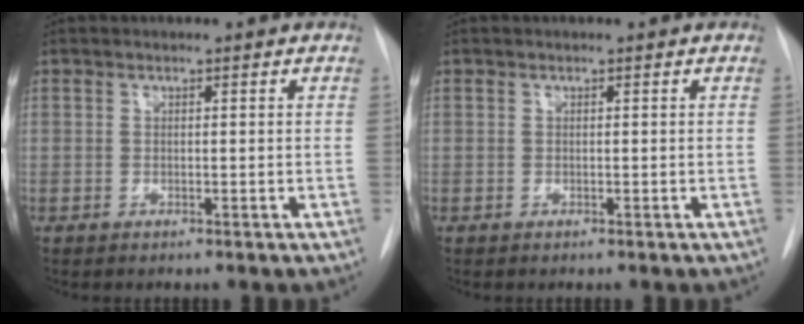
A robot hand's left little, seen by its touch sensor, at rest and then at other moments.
{"total": 0.0}